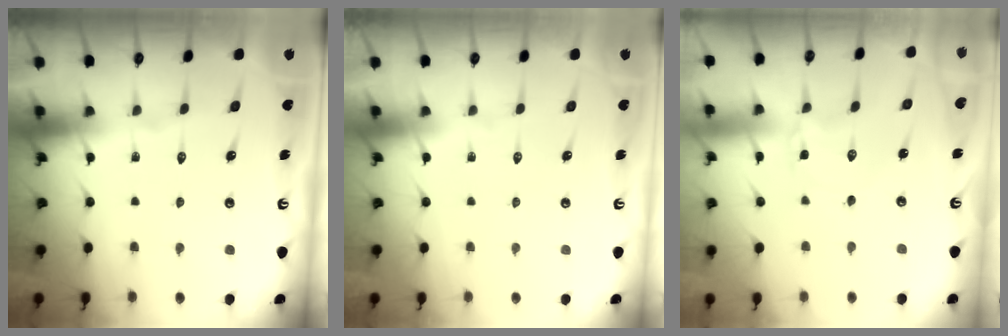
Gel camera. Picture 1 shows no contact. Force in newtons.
{"total": 0.0}
{"total": 1.8, "press": 1.7, "slide": 0.3}